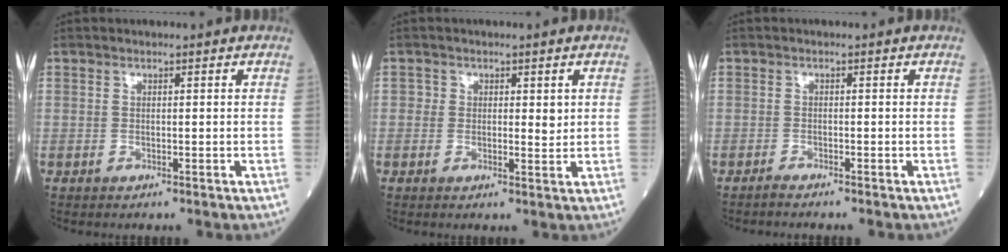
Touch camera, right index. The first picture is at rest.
{"total": 2.3, "force": [0.5, 1.5, 1.6], "torque": [-0.012, -0.002, 0.001]}
{"total": 1.2, "force": [-1.1, -0.3, 0.4], "torque": [-0.012, -0.002, -0.020]}